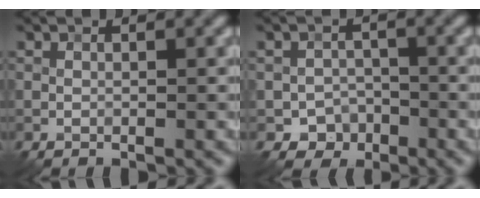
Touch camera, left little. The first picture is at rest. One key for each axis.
{"total": 2.6, "fx": -1.4, "fy": 2.2, "fz": 0.6, "tx": 0.003, "ty": 0.003, "tz": -0.025}